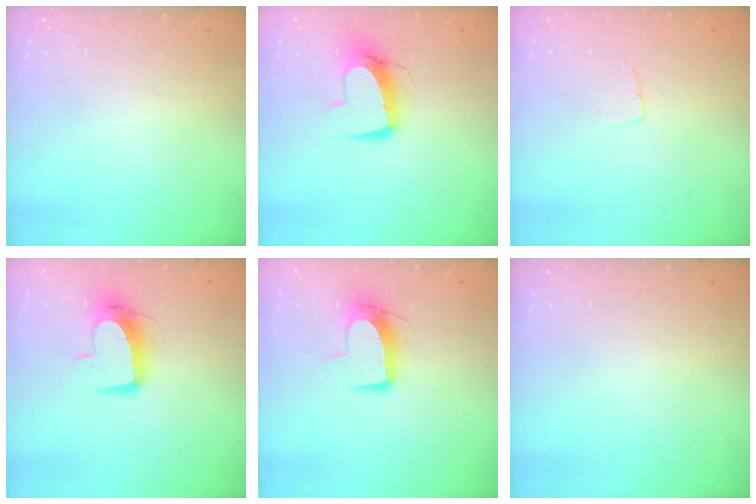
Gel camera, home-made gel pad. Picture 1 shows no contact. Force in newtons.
{"total": 11.4, "press": 11.3, "slide": 1.5}
{"total": 3.8, "press": 3.8, "slide": 0.3}
{"total": 11.1, "press": 11.0, "slide": 1.2}
{"total": 9.9, "press": 9.9, "slide": 0.6}
{"total": 0.0}